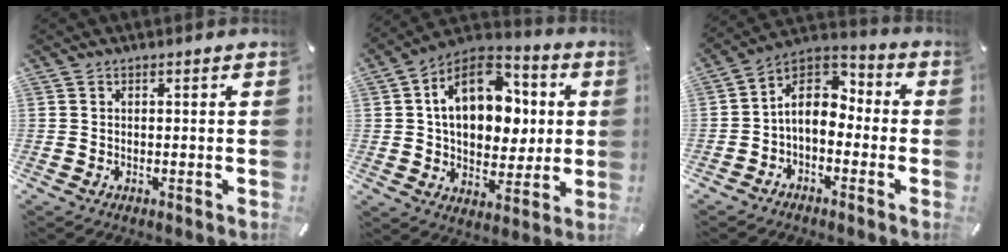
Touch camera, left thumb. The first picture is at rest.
{"total": 18.2, "force": [4.2, 12.9, 12.2], "torque": [-0.190, -0.010, 0.077]}
{"total": 9.1, "force": [-0.7, 6.8, 6.0], "torque": [-0.120, 0.005, -0.014]}